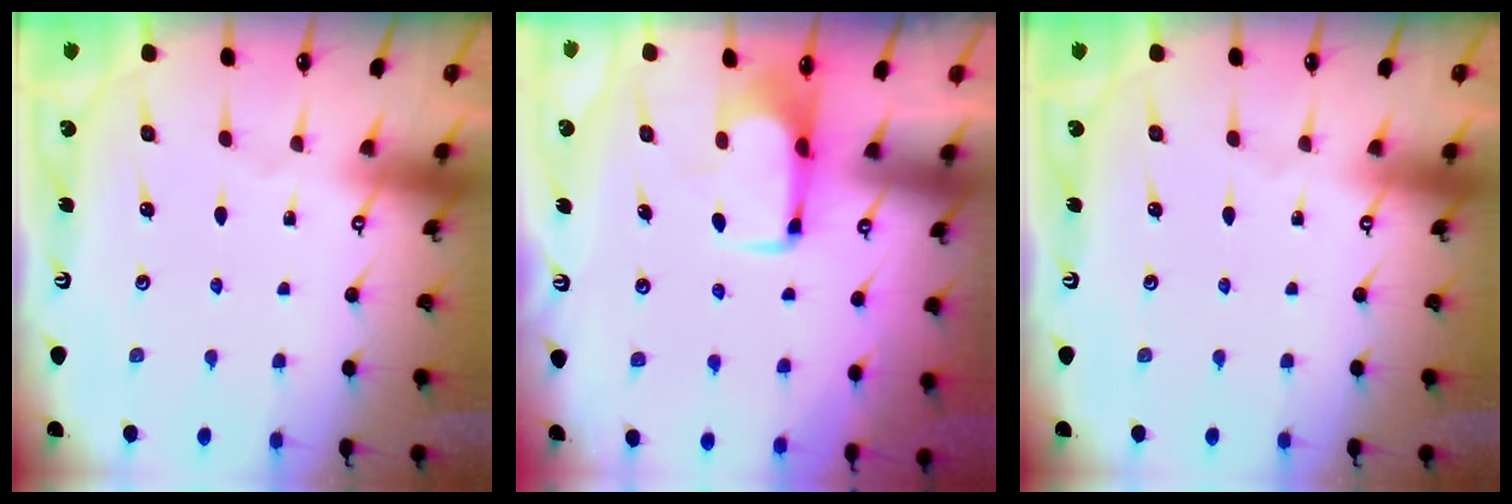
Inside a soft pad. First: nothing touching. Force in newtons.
{"total": 1.8, "press": 1.8, "slide": 0.5}
{"total": 0.0}